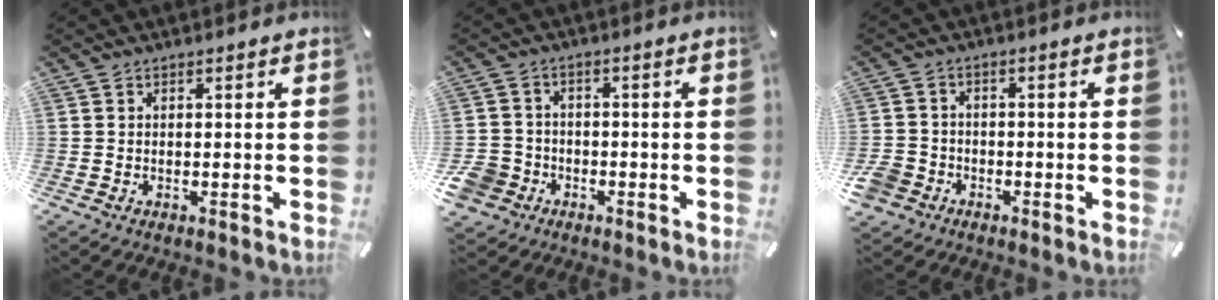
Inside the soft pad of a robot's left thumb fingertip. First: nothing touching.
{"total": 6.4, "force": [-3.0, 5.4, 1.7], "torque": [-0.053, 0.017, -0.057]}
{"total": 4.9, "force": [-2.6, 3.9, 1.4], "torque": [-0.046, 0.007, -0.052]}